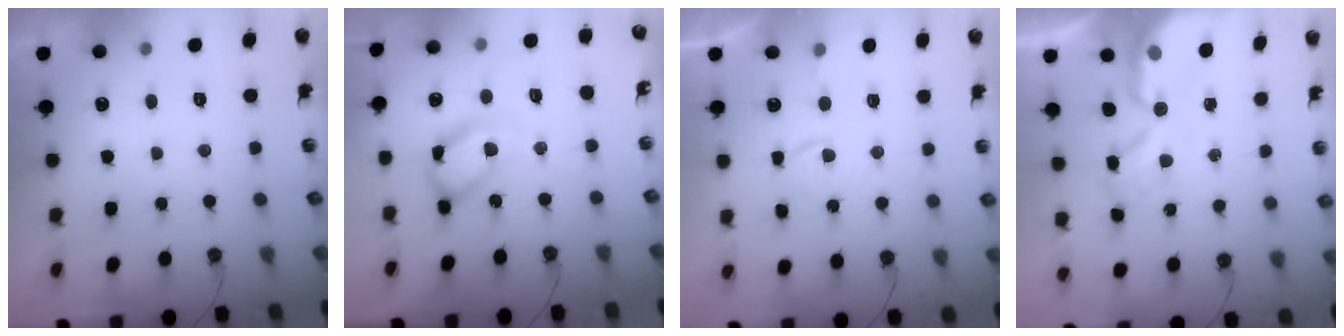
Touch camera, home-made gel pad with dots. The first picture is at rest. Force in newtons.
{"total": 16.1, "press": 16.0, "slide": 1.8}
{"total": 2.5, "press": 2.5, "slide": 0.5}
{"total": 4.9, "press": 4.9, "slide": 0.3}